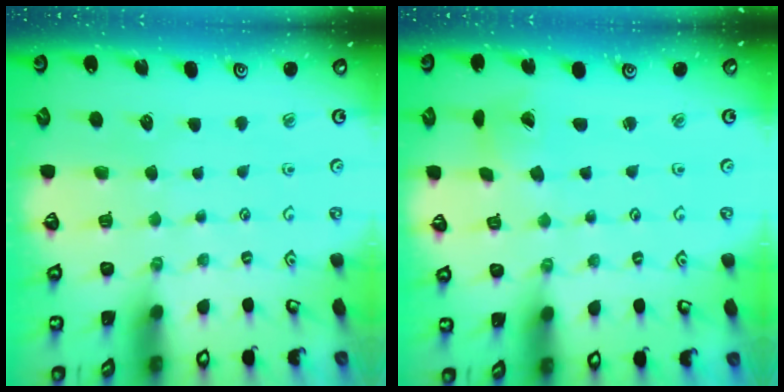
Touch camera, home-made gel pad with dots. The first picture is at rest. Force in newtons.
{"total": 1.6, "press": 1.6, "slide": 0.2}